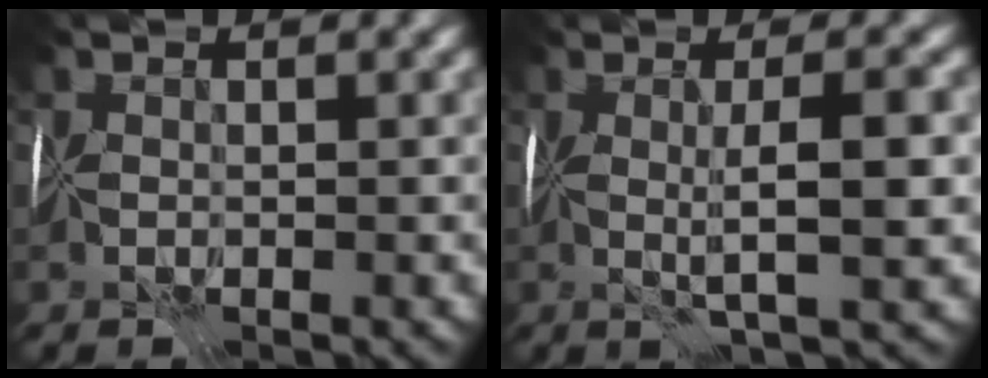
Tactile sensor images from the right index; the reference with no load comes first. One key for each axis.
{"total": 3.9, "fx": 0.1, "fy": -0.7, "fz": 3.8, "tx": -0.055, "ty": 0.000, "tz": 0.006}